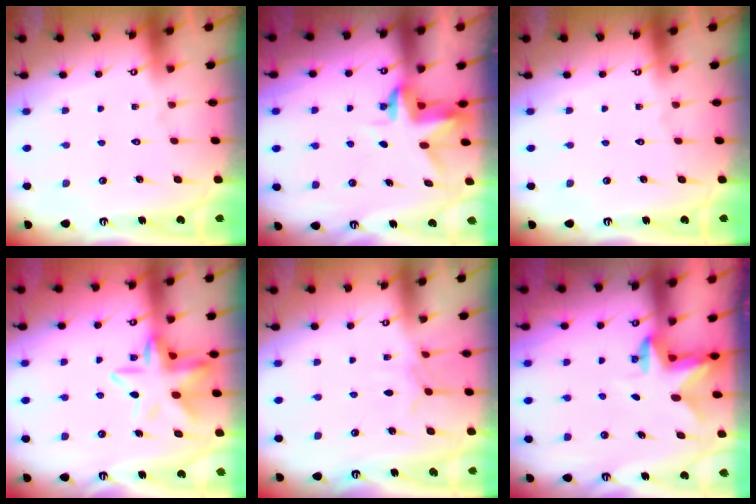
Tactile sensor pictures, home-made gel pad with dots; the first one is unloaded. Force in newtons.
{"total": 3.3, "press": 3.2, "slide": 0.4}
{"total": 0.0}
{"total": 13.2, "press": 13.1, "slide": 1.3}
{"total": 3.9, "press": 3.9, "slide": 0.2}
{"total": 2.8, "press": 2.8, "slide": 0.6}